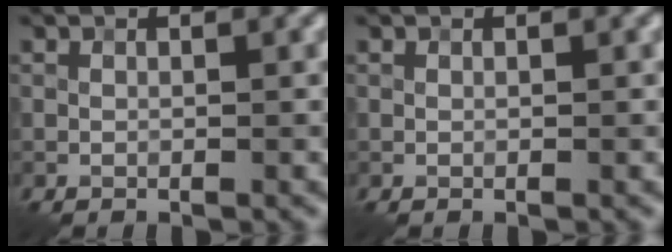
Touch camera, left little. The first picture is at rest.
{"total": 0.0}